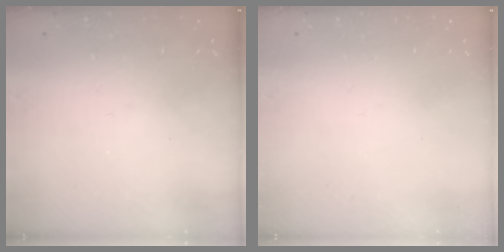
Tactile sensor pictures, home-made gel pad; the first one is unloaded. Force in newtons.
{"total": 0.0}